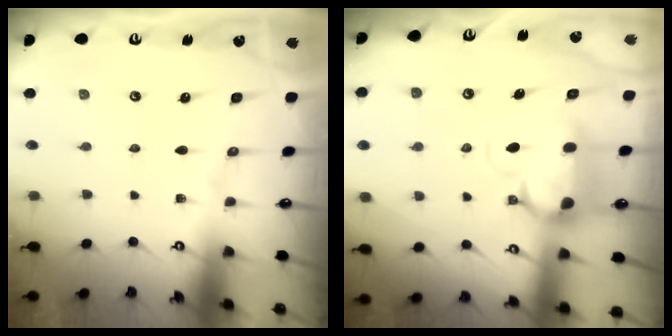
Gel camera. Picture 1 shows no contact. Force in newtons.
{"total": 2.7, "press": 1.9, "slide": 1.9}